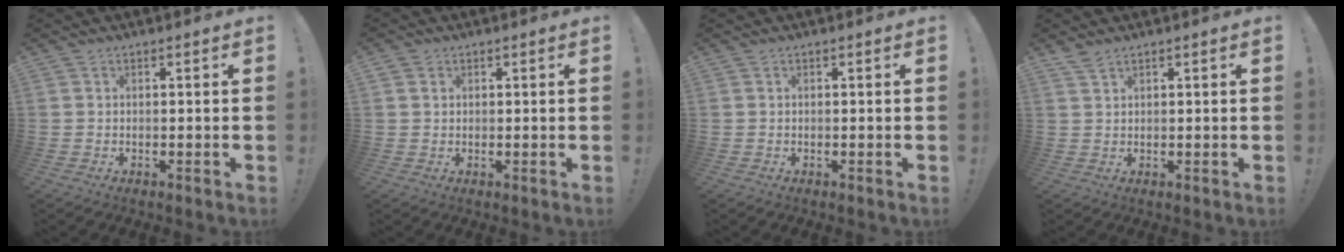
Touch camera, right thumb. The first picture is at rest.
{"total": 1.5, "force": [0.7, 1.2, 0.3], "torque": [0.001, -0.001, 0.013]}
{"total": 0.0}
{"total": 2.5, "force": [2.0, 0.8, 1.2], "torque": [-0.018, -0.010, 0.037]}